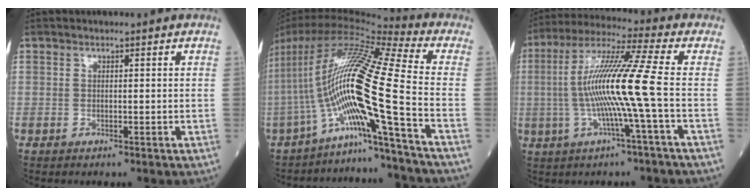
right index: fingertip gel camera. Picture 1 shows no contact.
{"total": 20.1, "force": [-7.8, -2.1, 18.4], "torque": [-0.374, 0.016, -0.148]}
{"total": 13.2, "force": [-1.4, -1.6, 13.0], "torque": [-0.254, 0.008, -0.035]}